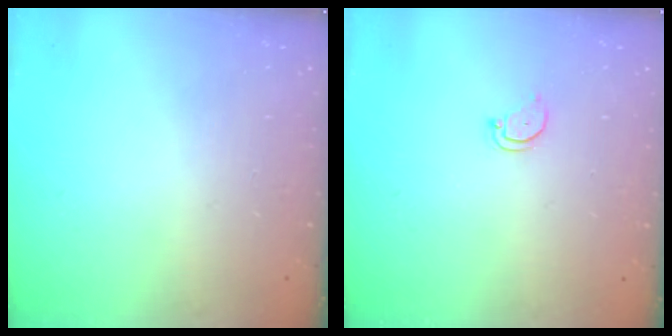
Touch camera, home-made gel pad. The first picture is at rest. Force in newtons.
{"total": 2.4, "press": 2.4, "slide": 0.2}